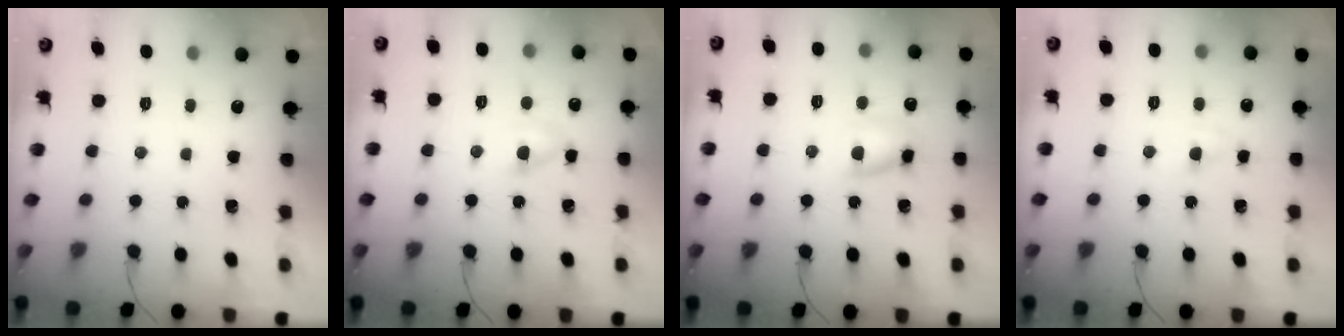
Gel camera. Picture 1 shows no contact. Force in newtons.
{"total": 3.9, "press": 3.6, "slide": 1.6}
{"total": 7.4, "press": 7.4, "slide": 1.0}
{"total": 3.0, "press": 2.8, "slide": 1.2}